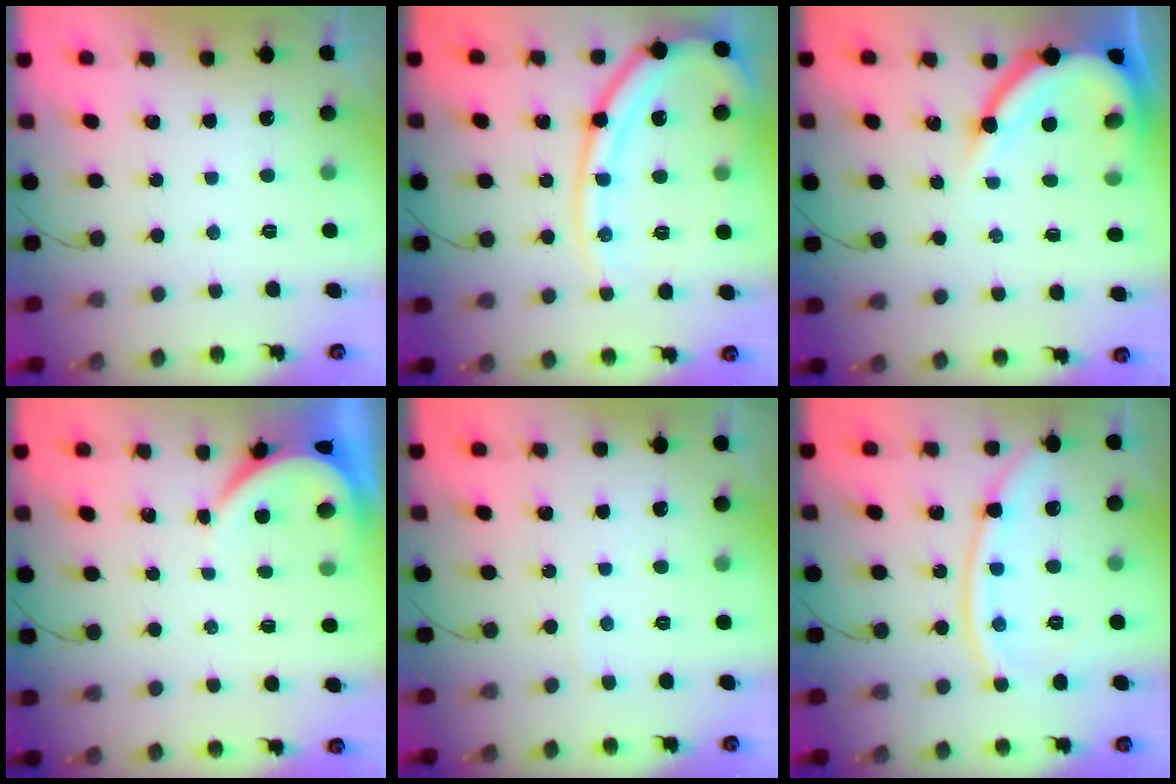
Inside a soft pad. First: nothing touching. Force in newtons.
{"total": 16.3, "press": 16.2, "slide": 1.9}
{"total": 11.8, "press": 11.7, "slide": 1.3}
{"total": 3.5, "press": 3.4, "slide": 0.5}
{"total": 2.0, "press": 2.0, "slide": 0.2}
{"total": 12.3, "press": 12.1, "slide": 1.6}